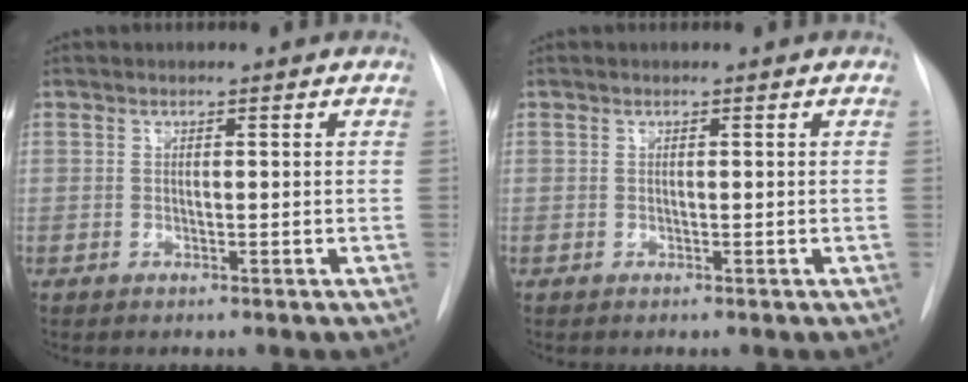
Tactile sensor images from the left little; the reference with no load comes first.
{"total": 0.0}